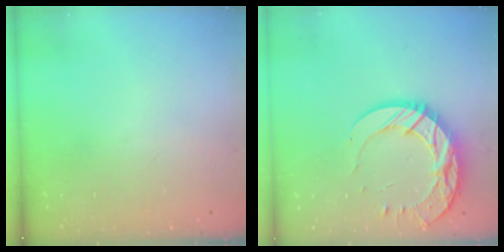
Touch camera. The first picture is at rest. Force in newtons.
{"total": 16.1, "press": 16.0, "slide": 1.2}